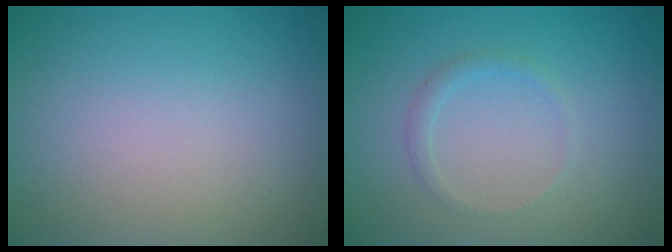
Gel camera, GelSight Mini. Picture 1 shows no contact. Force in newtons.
{"total": 1.1, "press": 1.1, "slide": 0.1}